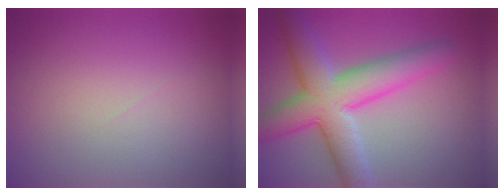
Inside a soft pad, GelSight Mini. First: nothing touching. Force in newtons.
{"total": 8.3, "press": 8.3, "slide": 0.2}